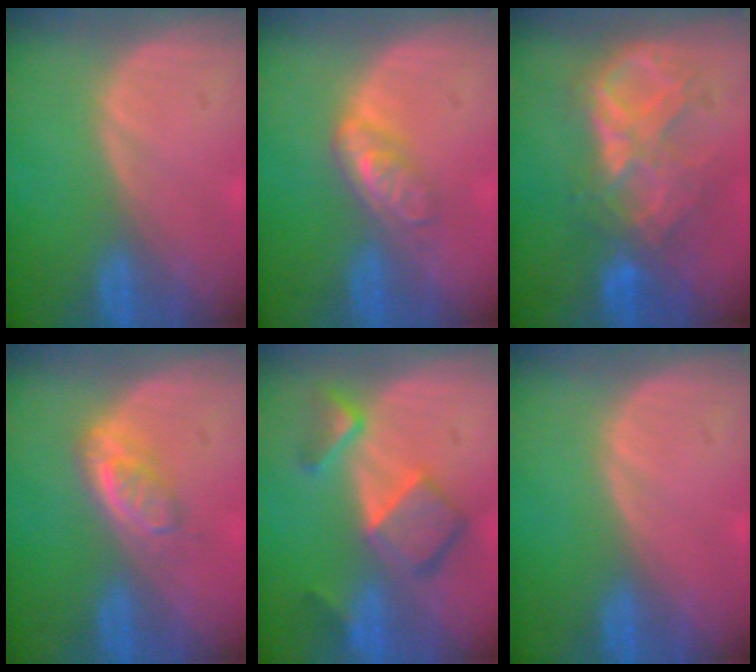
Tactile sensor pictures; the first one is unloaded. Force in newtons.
{"total": 4.6, "press": 4.0, "slide": 2.2}
{"total": 8.7, "press": 7.6, "slide": 4.1}
{"total": 3.8, "press": 3.8, "slide": 0.2}
{"total": 7.6, "press": 6.6, "slide": 3.8}
{"total": 0.0}